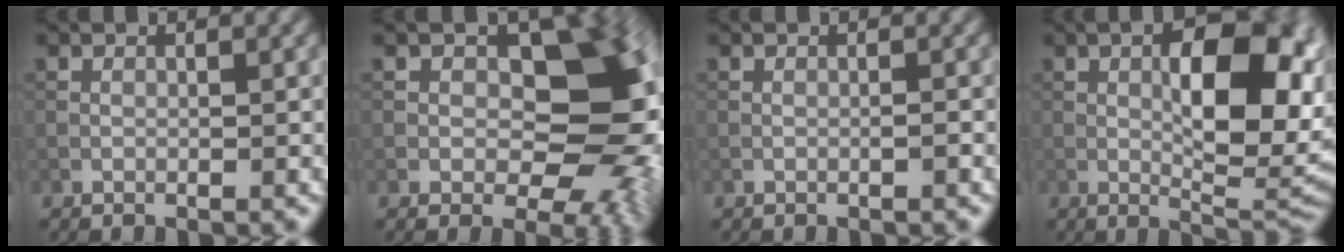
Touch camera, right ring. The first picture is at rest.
{"total": 13.4, "force": [-0.4, 9.1, 9.8], "torque": [-0.075, 0.015, -0.004]}
{"total": 0.7, "force": [-0.6, 0.1, 0.4], "torque": [-0.008, 0.010, -0.009]}
{"total": 10.7, "force": [-0.2, 4.2, 9.8], "torque": [-0.123, 0.003, 0.004]}